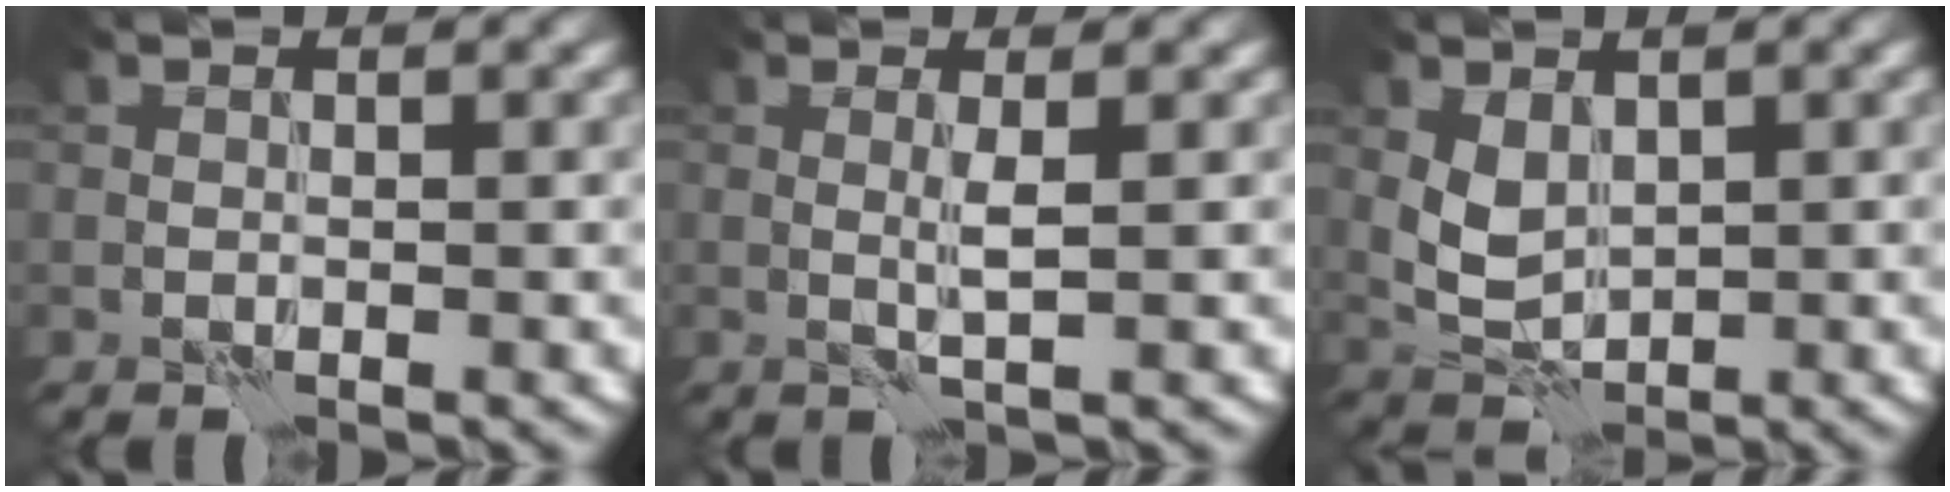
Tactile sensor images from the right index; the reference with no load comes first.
{"total": 1.4, "force": [0.4, -0.1, 1.3], "torque": [-0.029, 0.003, 0.004]}
{"total": 2.5, "force": [1.0, 1.7, 1.6], "torque": [-0.034, -0.002, 0.025]}